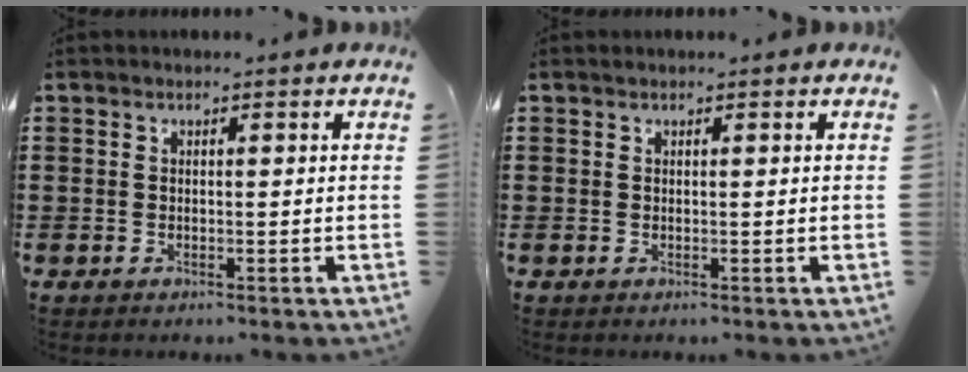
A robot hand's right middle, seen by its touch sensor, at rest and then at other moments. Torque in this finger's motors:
{"motor_torque": [0.00, 0.00, 0.00, 0.00]}